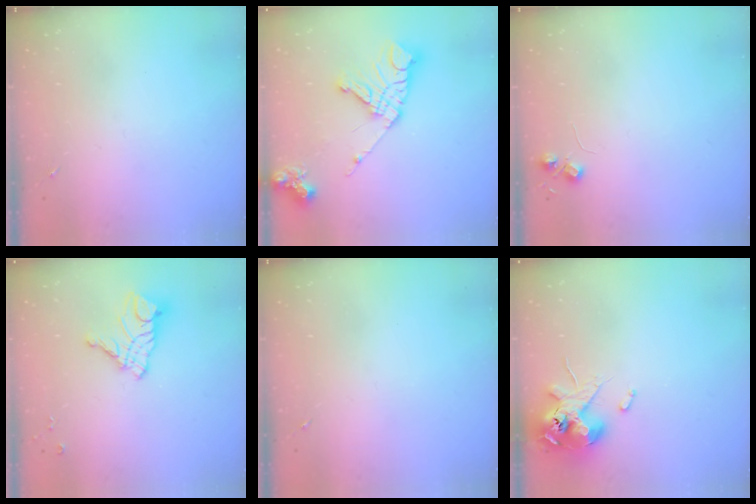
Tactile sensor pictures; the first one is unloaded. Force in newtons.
{"total": 16.4, "press": 16.3, "slide": 1.9}
{"total": 5.2, "press": 5.2, "slide": 0.7}
{"total": 13.4, "press": 13.3, "slide": 1.2}
{"total": 0.0}
{"total": 12.1, "press": 12.0, "slide": 2.0}